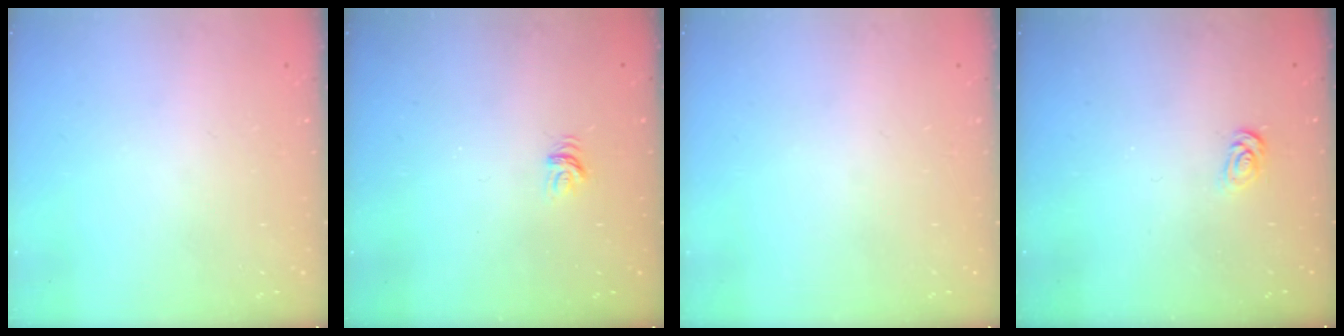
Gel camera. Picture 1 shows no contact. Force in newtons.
{"total": 3.7, "press": 3.7, "slide": 0.2}
{"total": 0.0}
{"total": 2.7, "press": 2.7, "slide": 0.3}